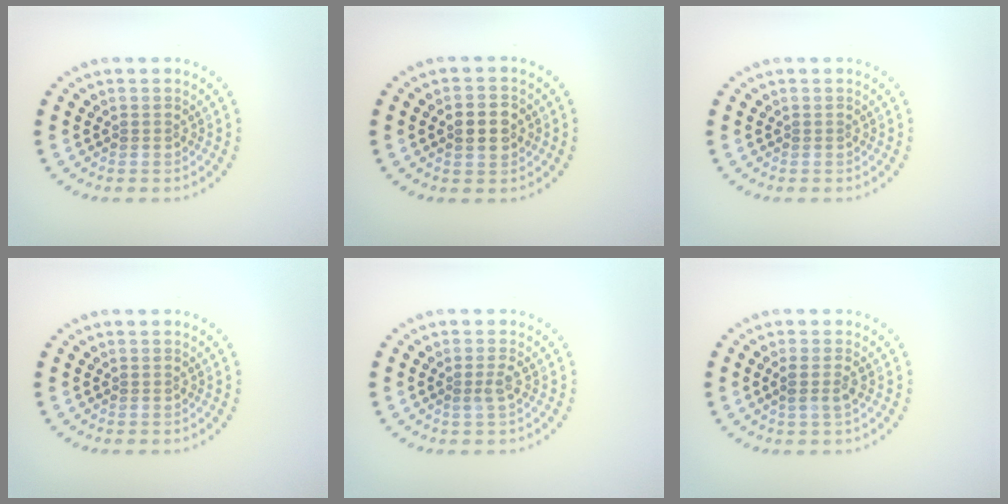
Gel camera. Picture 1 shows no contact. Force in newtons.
{"total": 2.9, "press": 2.9, "slide": 0.2}
{"total": 0.0}
{"total": 0.0}
{"total": 1.1, "press": 0.9, "slide": 0.7}
{"total": 1.5, "press": 1.3, "slide": 0.8}